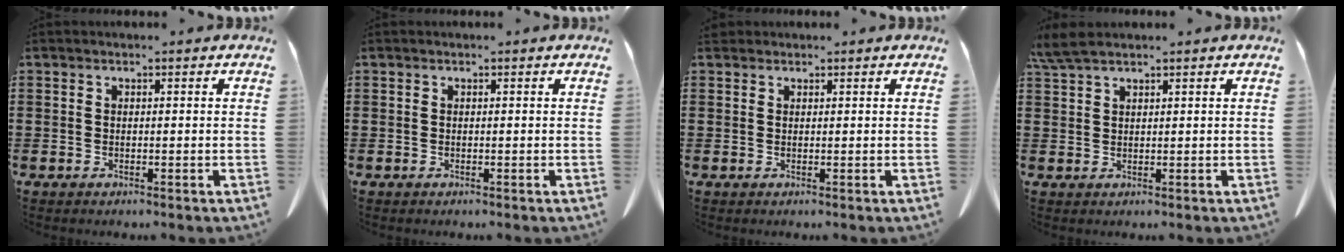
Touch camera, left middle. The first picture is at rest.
{"total": 0.0}
{"total": 1.0, "force": [0.9, 0.4, 0.1], "torque": [-0.006, 0.002, 0.017]}
{"total": 3.2, "force": [2.3, 0.6, 2.1], "torque": [-0.047, 0.001, 0.045]}